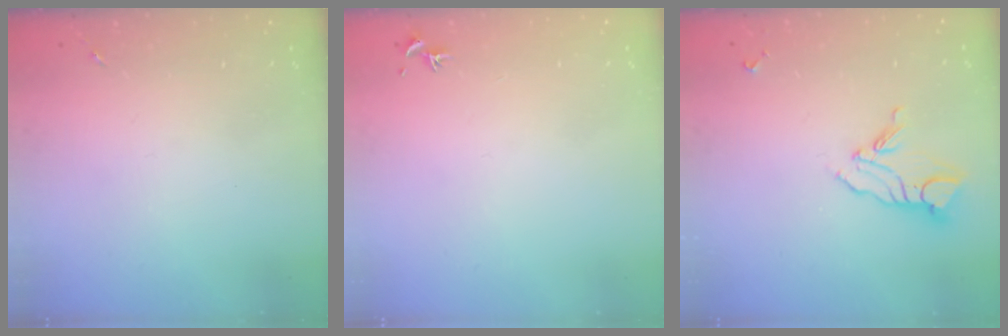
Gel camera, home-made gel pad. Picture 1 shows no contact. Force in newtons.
{"total": 0.8, "press": 0.7, "slide": 0.3}
{"total": 9.9, "press": 9.8, "slide": 0.8}